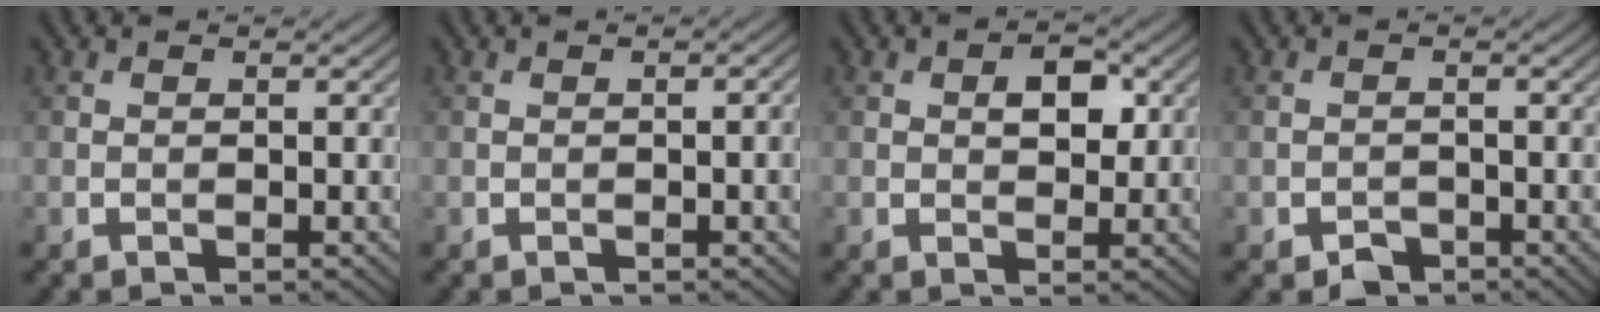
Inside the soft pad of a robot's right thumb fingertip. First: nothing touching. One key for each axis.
{"total": 2.0, "fx": -0.2, "fy": 0.3, "fz": 2.0, "tx": -0.027, "ty": 0.003, "tz": -0.003}
{"total": 3.5, "fx": 0.8, "fy": 2.1, "fz": 2.7, "tx": -0.042, "ty": 0.002, "tz": 0.012}
{"total": 1.7, "fx": -1.3, "fy": 1.0, "fz": 0.5, "tx": -0.007, "ty": -0.001, "tz": -0.025}